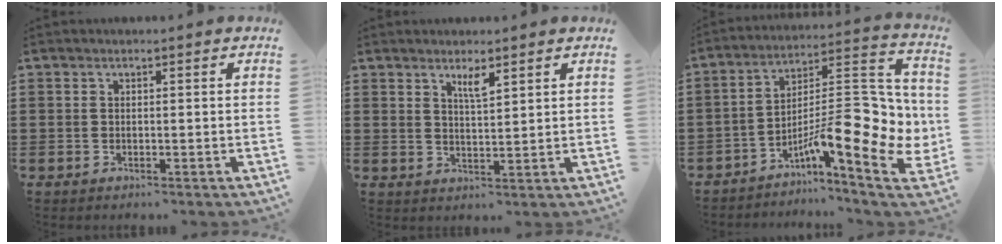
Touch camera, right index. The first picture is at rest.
{"total": 2.9, "force": [2.1, 0.6, 2.0], "torque": [-0.035, 0.000, 0.034]}
{"total": 13.4, "force": [-3.7, 4.1, 12.2], "torque": [-0.181, -0.026, -0.065]}